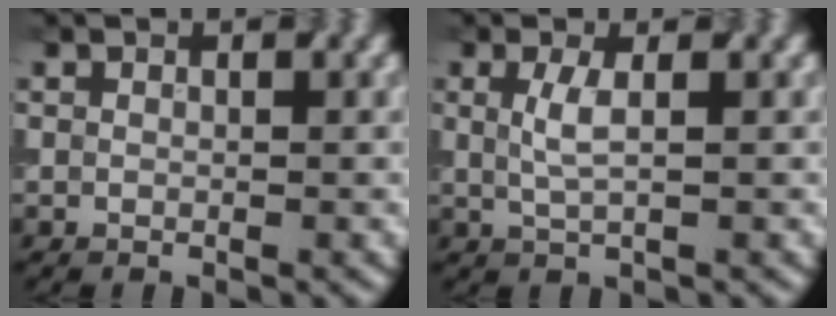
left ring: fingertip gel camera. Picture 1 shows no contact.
{"total": 1.9, "force": [0.2, 0.4, 1.8], "torque": [-0.046, 0.005, 0.013]}